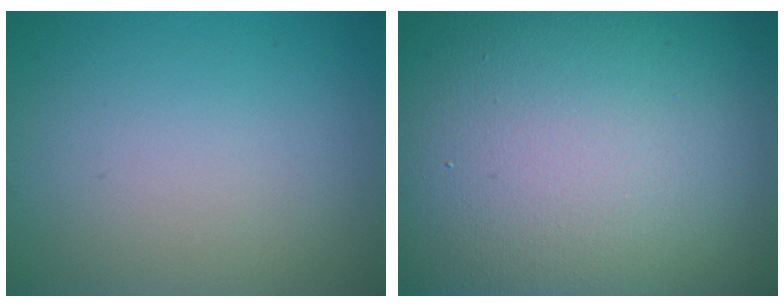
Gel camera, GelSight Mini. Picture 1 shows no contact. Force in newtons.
{"total": 23.3, "press": 23.3, "slide": 1.2}